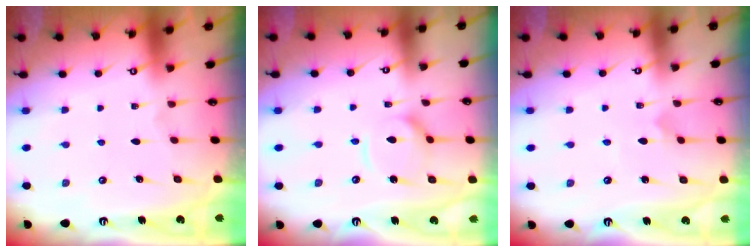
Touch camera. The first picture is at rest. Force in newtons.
{"total": 9.7, "press": 9.7, "slide": 1.0}
{"total": 4.6, "press": 4.5, "slide": 0.3}